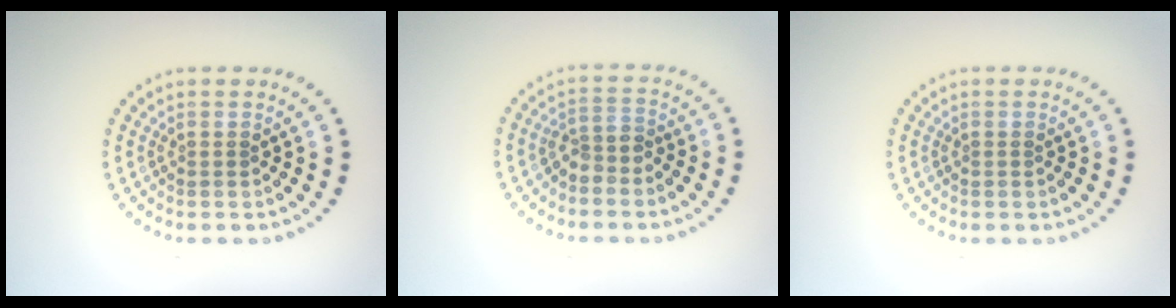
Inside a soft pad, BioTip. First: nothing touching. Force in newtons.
{"total": 2.0, "press": 1.5, "slide": 1.3}
{"total": 0.0}